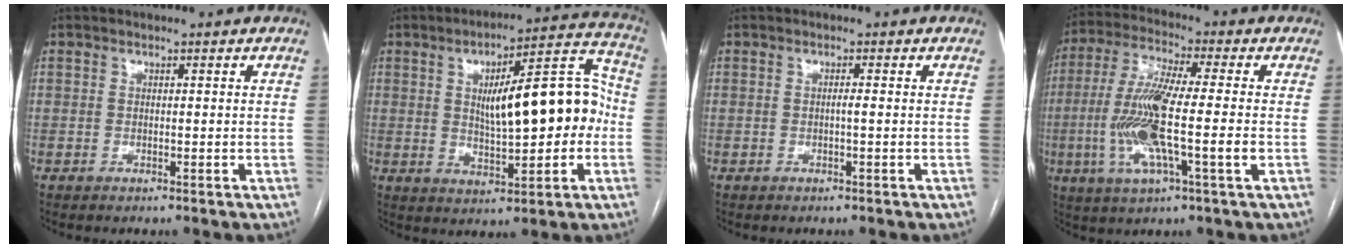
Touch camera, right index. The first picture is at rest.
{"total": 15.5, "force": [0.3, 4.5, 14.8], "torque": [-0.212, 0.039, 0.012]}
{"total": 0.8, "force": [-0.1, -0.1, 0.8], "torque": [-0.012, 0.002, -0.003]}
{"total": 13.7, "force": [-2.2, 0.9, 13.5], "torque": [-0.278, -0.006, -0.045]}